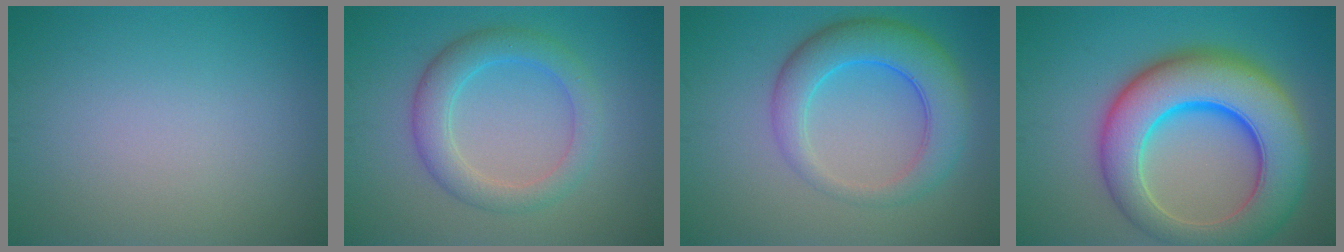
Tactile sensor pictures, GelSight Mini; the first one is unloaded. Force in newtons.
{"total": 4.3, "press": 4.3, "slide": 0.1}
{"total": 6.2, "press": 6.2, "slide": 0.3}
{"total": 11.8, "press": 11.8, "slide": 0.4}